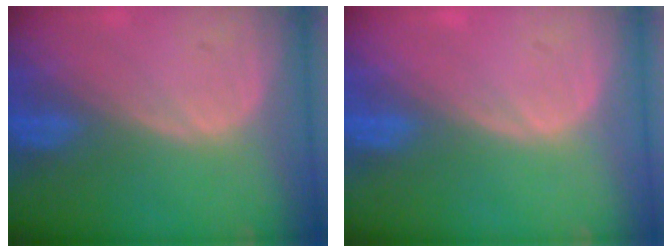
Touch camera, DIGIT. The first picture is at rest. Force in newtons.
{"total": 0.0}